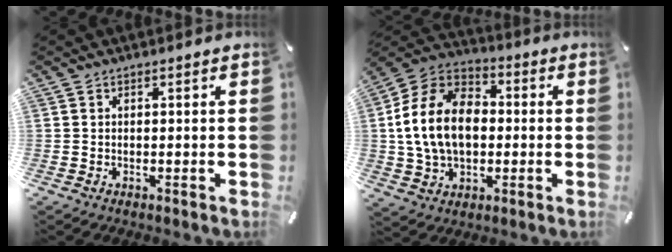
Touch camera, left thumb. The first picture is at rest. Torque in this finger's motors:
{"motor_torque": [0.70, 0.90, 1.73, -1.04, 0.25]}